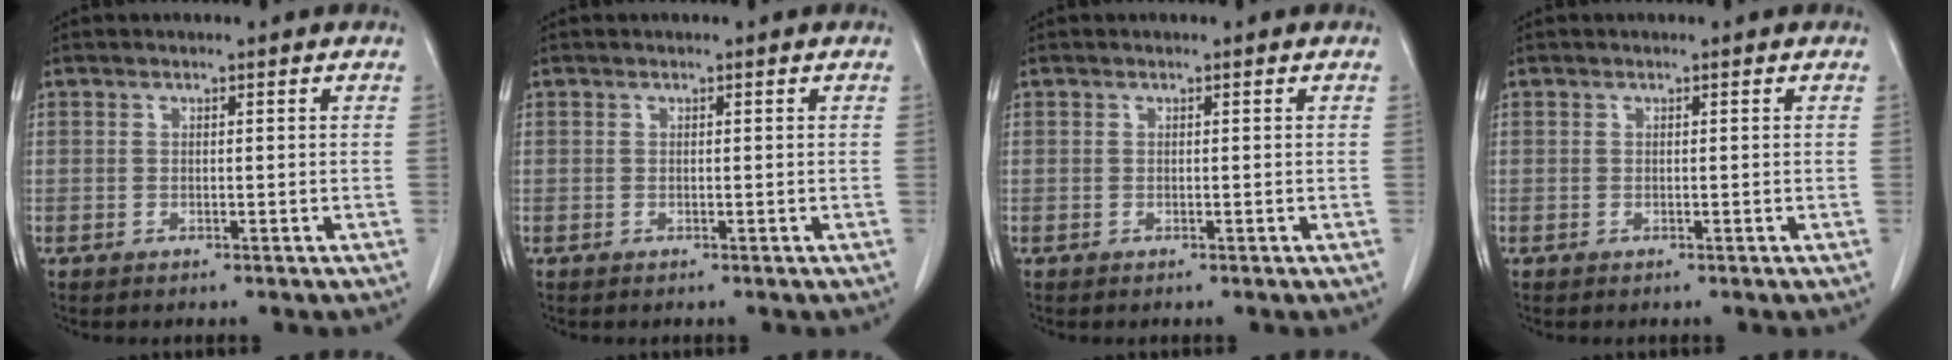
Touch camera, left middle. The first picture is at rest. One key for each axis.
{"total": 0.0}
{"total": 0.0}
{"total": 0.0}